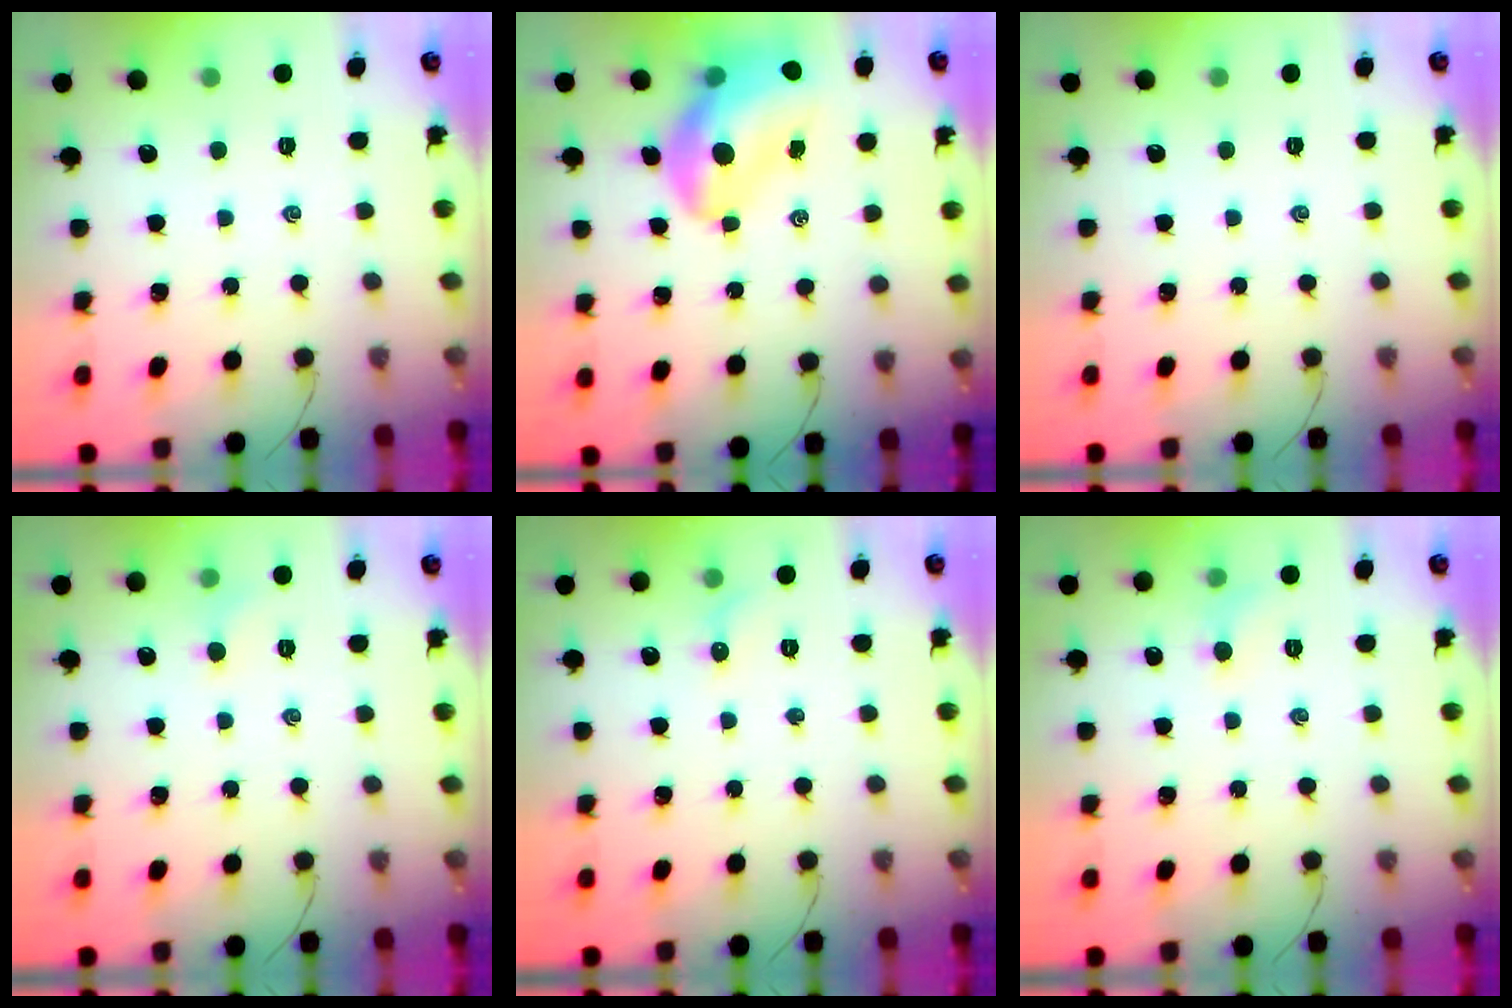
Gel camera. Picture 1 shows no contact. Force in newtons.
{"total": 15.7, "press": 15.0, "slide": 4.5}
{"total": 0.0}
{"total": 4.4, "press": 4.1, "slide": 1.5}
{"total": 4.4, "press": 4.2, "slide": 1.2}
{"total": 5.3, "press": 5.0, "slide": 1.8}